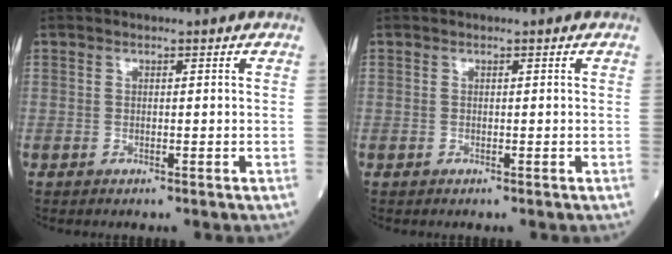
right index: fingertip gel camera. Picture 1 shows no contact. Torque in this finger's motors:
{"motor_torque": [0.01, 0.00, 0.03, 0.00]}